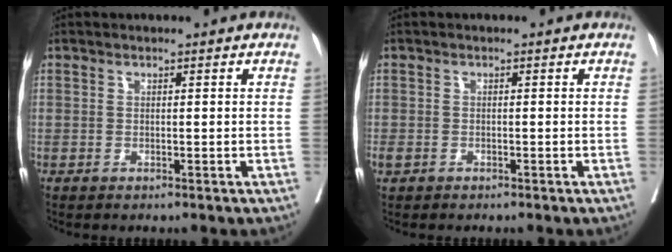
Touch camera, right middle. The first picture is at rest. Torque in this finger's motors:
{"motor_torque": [0.21, -0.24, 0.13, 0.04]}